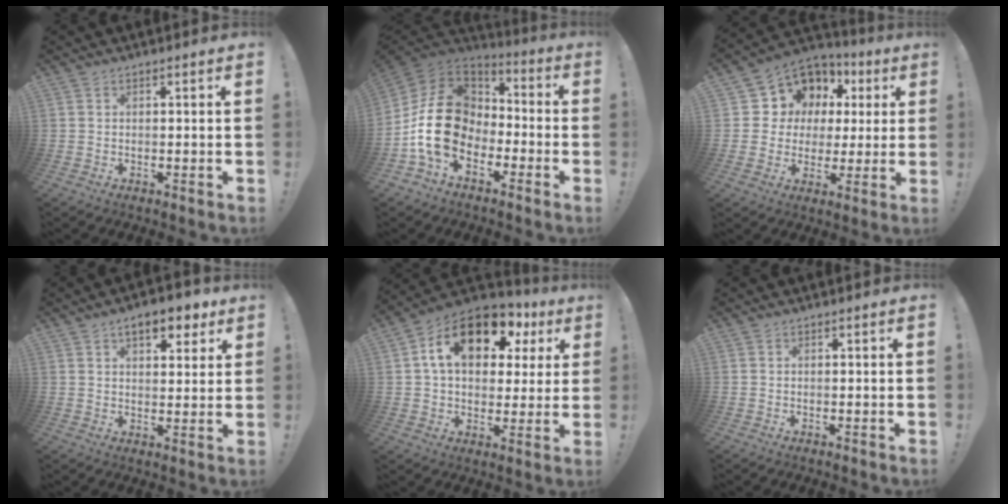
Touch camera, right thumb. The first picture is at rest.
{"total": 19.5, "force": [-4.3, 14.0, 12.9], "torque": [-0.239, 0.034, -0.064]}
{"total": 9.7, "force": [3.8, 8.7, 2.2], "torque": [-0.034, -0.033, 0.083]}
{"total": 8.4, "force": [4.9, 3.9, 5.6], "torque": [-0.069, -0.017, 0.083]}
{"total": 17.8, "force": [7.7, 10.5, 12.1], "torque": [-0.207, -0.023, 0.136]}
{"total": 0.0}